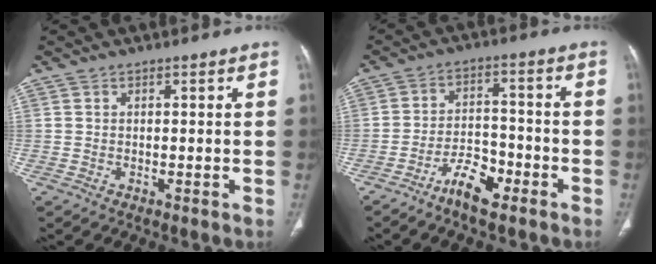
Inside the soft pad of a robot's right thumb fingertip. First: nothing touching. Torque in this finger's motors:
{"motor_torque": [-0.16, -0.02, -0.07, 0.11, 0.05]}